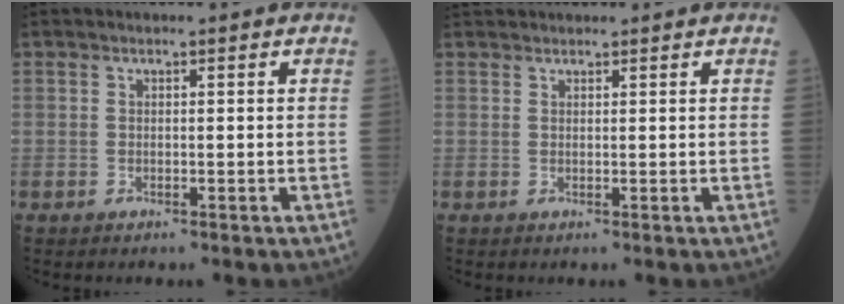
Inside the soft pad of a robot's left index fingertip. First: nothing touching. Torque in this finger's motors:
{"motor_torque": [-0.09, -0.22, 0.06, 0.05]}